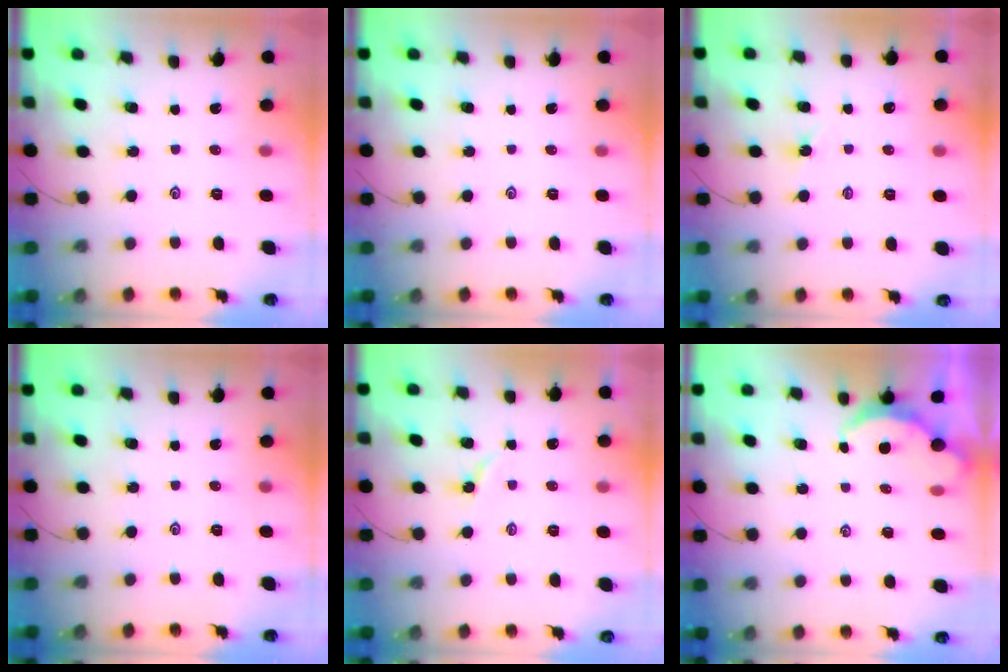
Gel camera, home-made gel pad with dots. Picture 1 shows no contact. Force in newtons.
{"total": 0.0}
{"total": 1.9, "press": 1.9, "slide": 0.4}
{"total": 0.0}
{"total": 3.0, "press": 2.9, "slide": 0.3}
{"total": 2.7, "press": 2.7, "slide": 0.3}